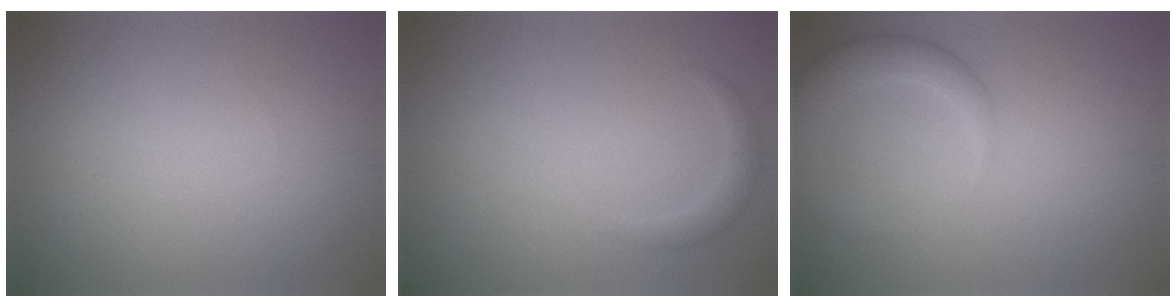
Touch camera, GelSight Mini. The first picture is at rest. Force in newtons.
{"total": 1.4, "press": 1.4, "slide": 0.1}
{"total": 4.1, "press": 4.1, "slide": 0.2}